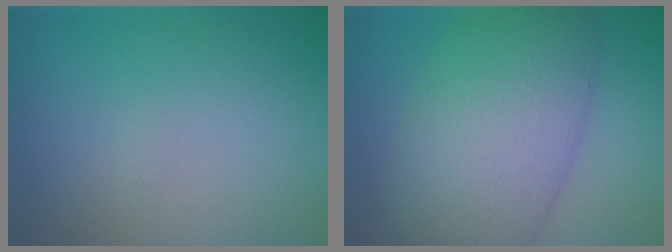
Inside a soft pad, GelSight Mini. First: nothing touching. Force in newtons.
{"total": 10.5, "press": 10.5, "slide": 0.4}